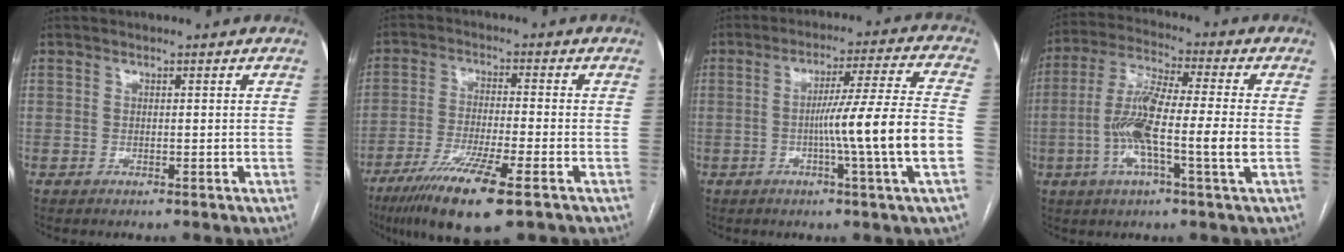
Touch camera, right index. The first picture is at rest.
{"total": 12.3, "force": [-7.2, 0.9, 10.0], "torque": [-0.184, -0.032, -0.123]}
{"total": 13.3, "force": [-2.9, -2.1, 12.8], "torque": [-0.203, 0.000, -0.048]}
{"total": 12.7, "force": [-2.3, 0.6, 12.5], "torque": [-0.247, 0.004, -0.050]}